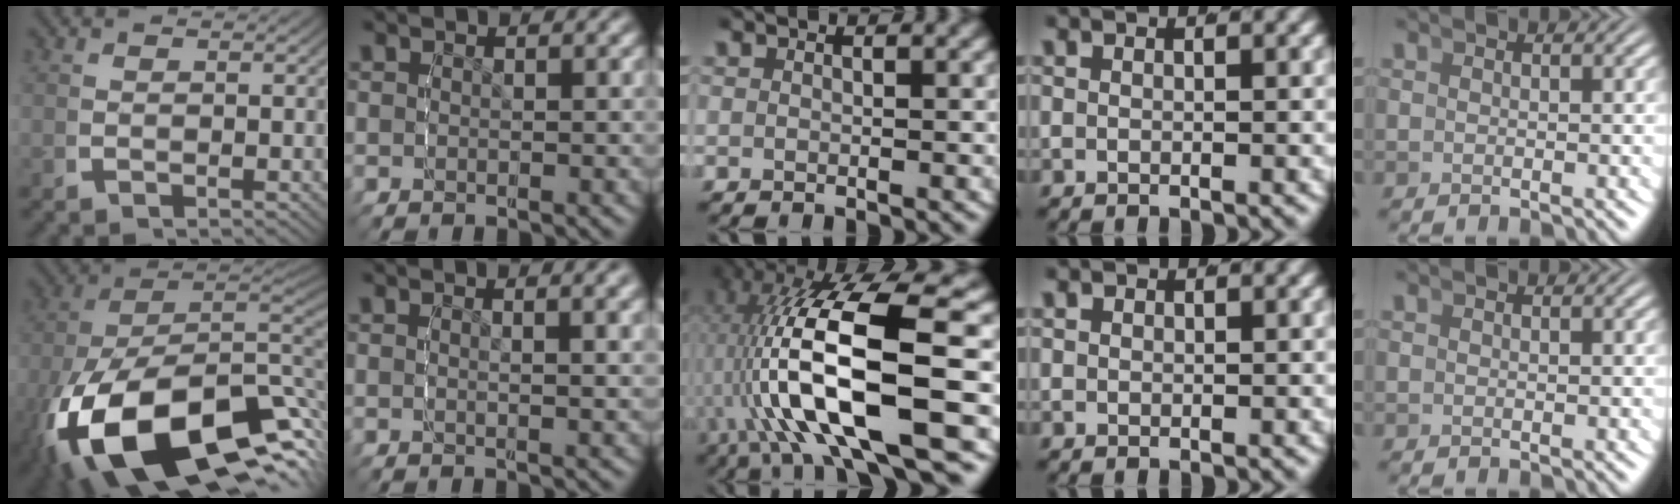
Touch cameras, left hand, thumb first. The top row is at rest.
{"thumb": {"total": 25.3, "force": [-5.1, 16.1, 18.8], "torque": [-0.335, -0.073, -0.054]}, "index": {"total": 1.6, "force": [0.6, 0.0, 1.5], "torque": [-0.024, -0.001, 0.009]}, "middle": {"total": 13.3, "force": [-0.4, 4.9, 12.4], "torque": [-0.212, 0.002, -0.003]}, "ring": {"total": 0.6, "force": [0.2, 0.5, 0.2], "torque": [-0.009, -0.007, 0.006]}}